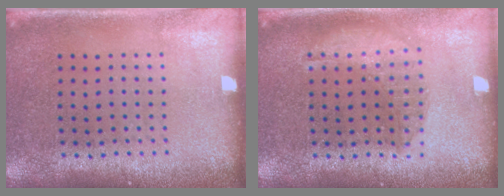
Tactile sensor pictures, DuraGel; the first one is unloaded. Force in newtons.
{"total": 1.4, "press": 1.3, "slide": 0.5}